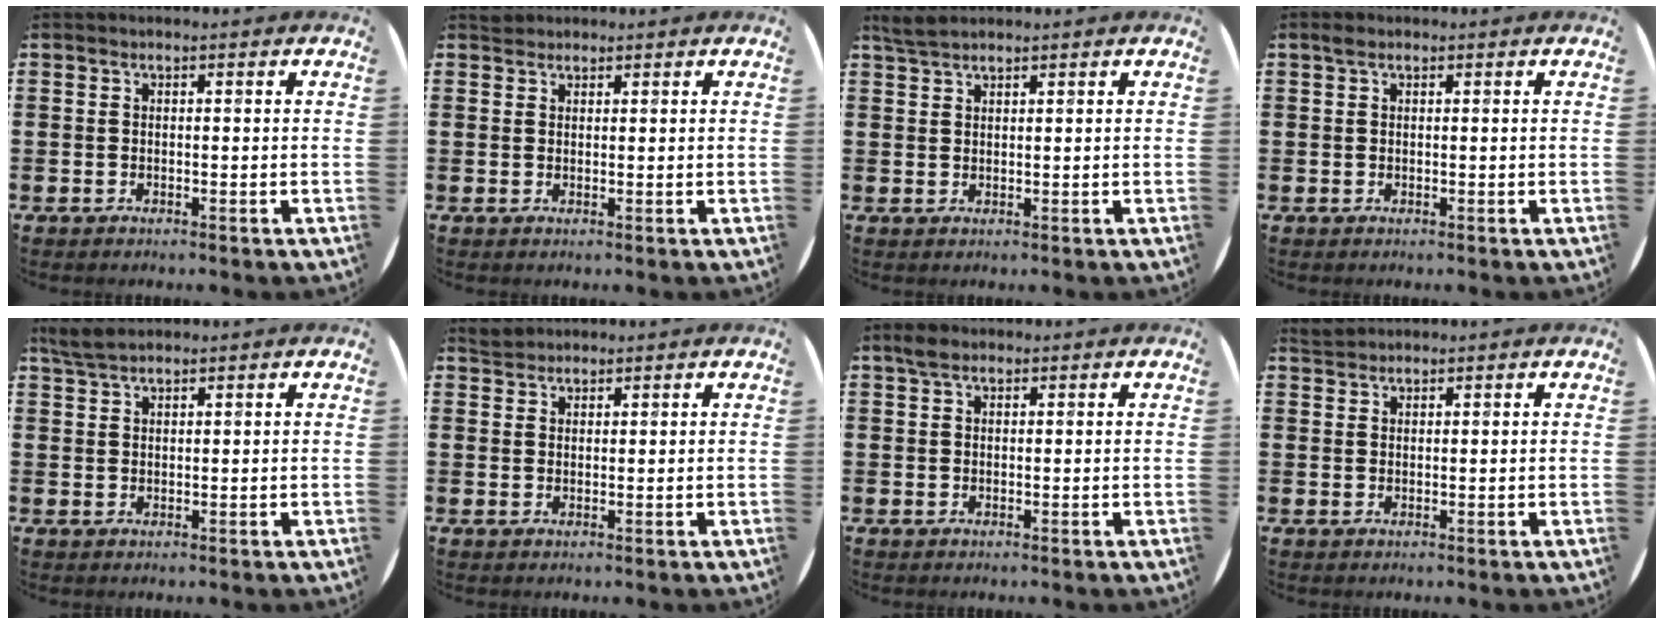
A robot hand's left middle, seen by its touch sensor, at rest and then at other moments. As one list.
[{"total": 1.2, "force": [1.1, 0.4, -0.1], "torque": [0.009, 0.000, 0.020]}, {"total": 2.2, "force": [2.0, 0.5, 0.8], "torque": [-0.018, 0.006, 0.038]}, {"total": 0.8, "force": [0.6, 0.5, 0.3], "torque": [0.002, 0.002, 0.009]}, {"total": 3.0, "force": [2.6, 0.7, 1.3], "torque": [-0.029, 0.007, 0.049]}, {"total": 1.9, "force": [1.8, 0.6, 0.0], "torque": [0.006, 0.003, 0.034]}, {"total": 1.9, "force": [1.4, 1.0, 0.7], "torque": [-0.008, 0.004, 0.025]}, {"total": 1.5, "force": [1.5, 0.3, -0.1], "torque": [-0.001, 0.004, 0.029]}]